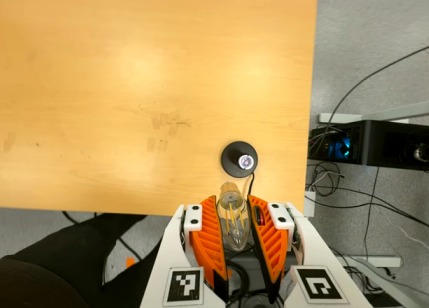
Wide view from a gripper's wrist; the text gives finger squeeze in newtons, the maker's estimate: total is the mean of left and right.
{"total": 11.3, "left": 12.6, "right": 10.0}